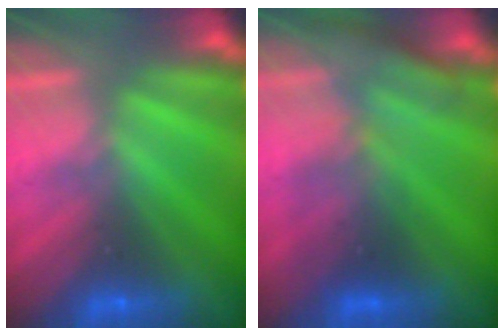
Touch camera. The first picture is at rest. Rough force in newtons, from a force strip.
{"total": 2.7}